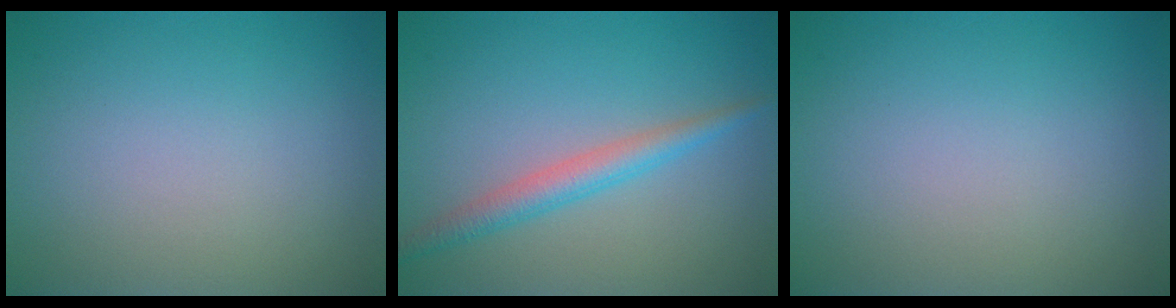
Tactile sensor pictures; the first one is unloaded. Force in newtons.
{"total": 2.7, "press": 2.7, "slide": 0.1}
{"total": 0.0}